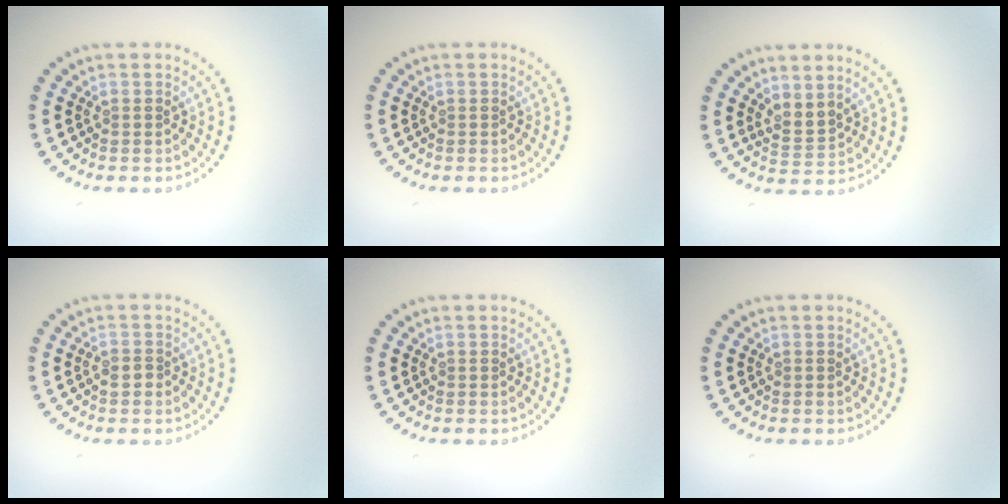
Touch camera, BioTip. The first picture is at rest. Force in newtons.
{"total": 0.0}
{"total": 2.1, "press": 1.6, "slide": 1.3}
{"total": 1.3, "press": 1.2, "slide": 0.6}
{"total": 0.0}
{"total": 0.0}